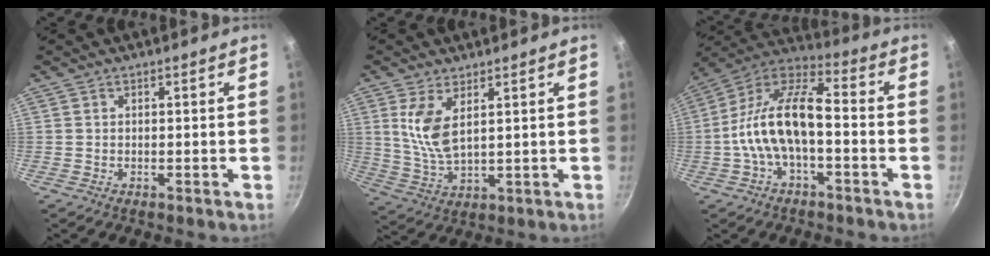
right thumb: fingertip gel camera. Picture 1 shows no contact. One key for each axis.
{"total": 7.8, "fx": 2.9, "fy": 3.5, "fz": 6.4, "tx": -0.126, "ty": -0.027, "tz": 0.065}
{"total": 14.9, "fx": -2.7, "fy": 6.8, "fz": 13.0, "tx": -0.234, "ty": 0.046, "tz": -0.068}